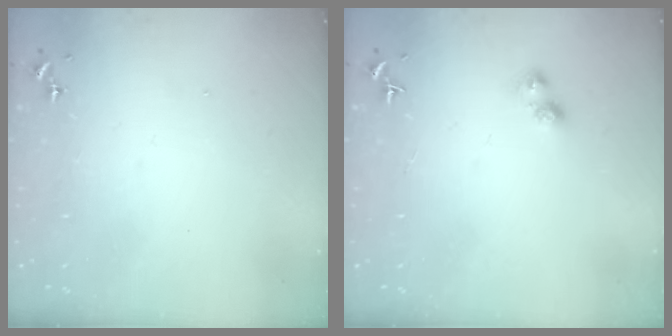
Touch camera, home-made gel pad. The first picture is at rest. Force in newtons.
{"total": 3.8, "press": 3.8, "slide": 0.5}